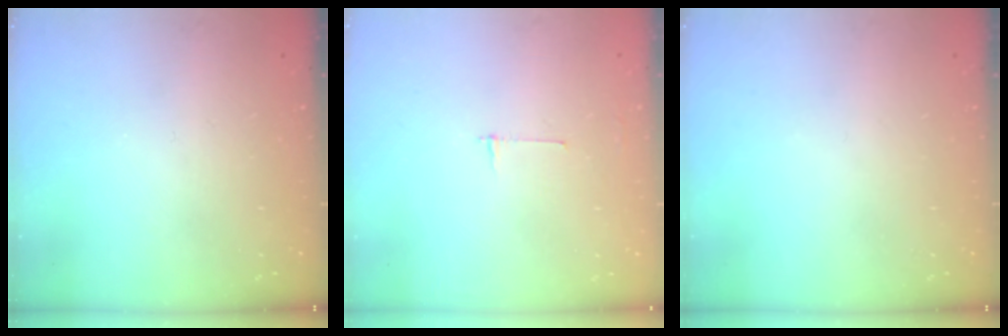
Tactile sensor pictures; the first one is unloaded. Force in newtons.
{"total": 2.7, "press": 2.7, "slide": 0.3}
{"total": 0.0}